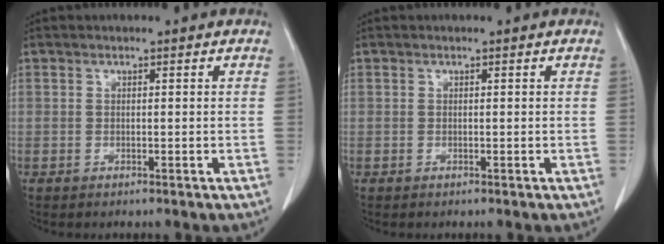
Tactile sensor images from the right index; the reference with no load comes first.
{"total": 0.0}